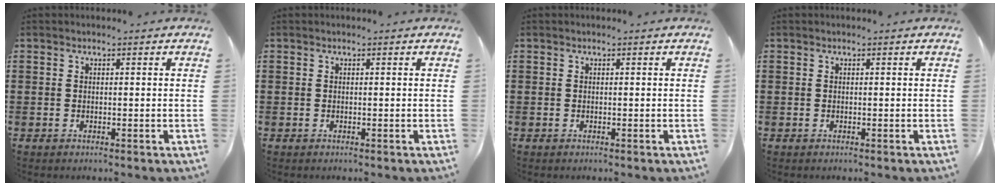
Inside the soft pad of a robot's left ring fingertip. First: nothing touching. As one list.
[{"total": 0.0}, {"total": 0.0}, {"total": 0.0}]